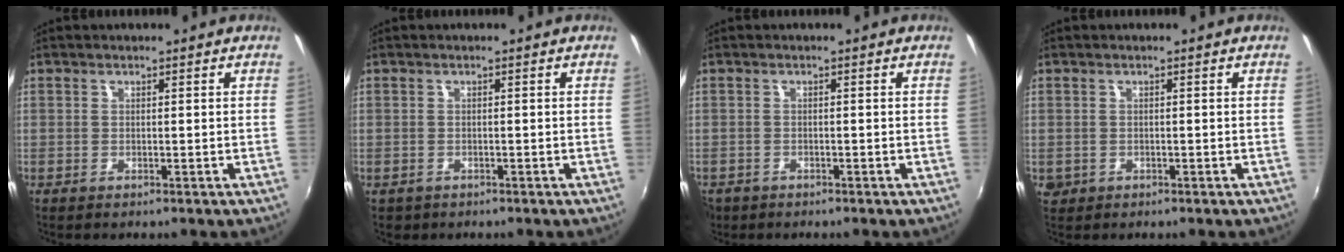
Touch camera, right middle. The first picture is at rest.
{"total": 1.3, "force": [-0.7, 1.1, 0.4], "torque": [-0.011, -0.004, -0.009]}
{"total": 3.7, "force": [-2.3, 2.6, 1.4], "torque": [-0.039, -0.010, -0.037]}
{"total": 2.2, "force": [-0.5, 2.0, 0.8], "torque": [-0.017, -0.003, -0.005]}